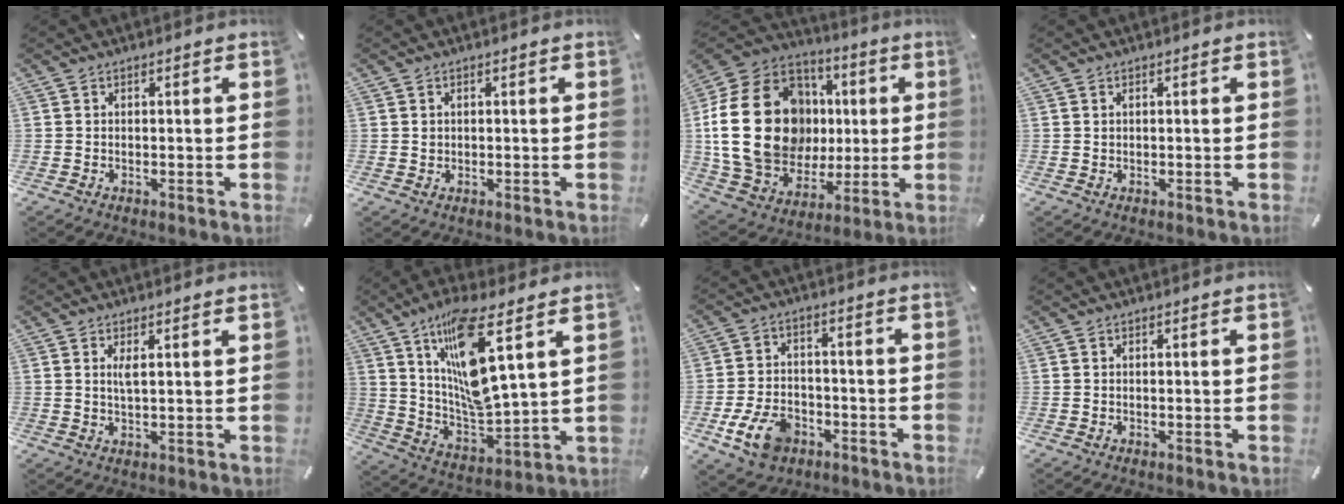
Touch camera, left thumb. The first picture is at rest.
{"total": 0.7, "force": [0.2, 0.6, 0.3], "torque": [-0.008, 0.002, 0.004]}
{"total": 27.8, "force": [2.3, 21.2, 17.8], "torque": [-0.362, 0.002, 0.063]}
{"total": 0.0}
{"total": 2.6, "force": [1.2, 0.5, 2.3], "torque": [-0.048, 0.003, 0.019]}
{"total": 16.6, "force": [8.7, 3.7, 13.6], "torque": [-0.274, -0.046, 0.133]}
{"total": 10.0, "force": [-4.5, 6.8, 5.7], "torque": [-0.117, 0.016, -0.081]}
{"total": 0.0}